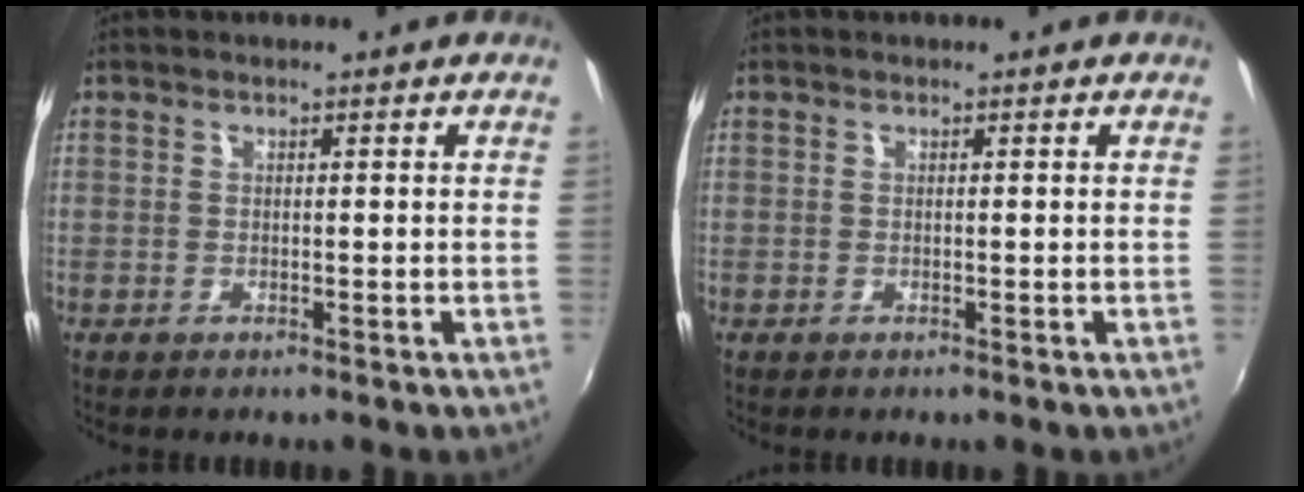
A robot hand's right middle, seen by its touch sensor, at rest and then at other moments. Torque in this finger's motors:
{"motor_torque": [0.00, 0.00, 0.00, -0.01]}